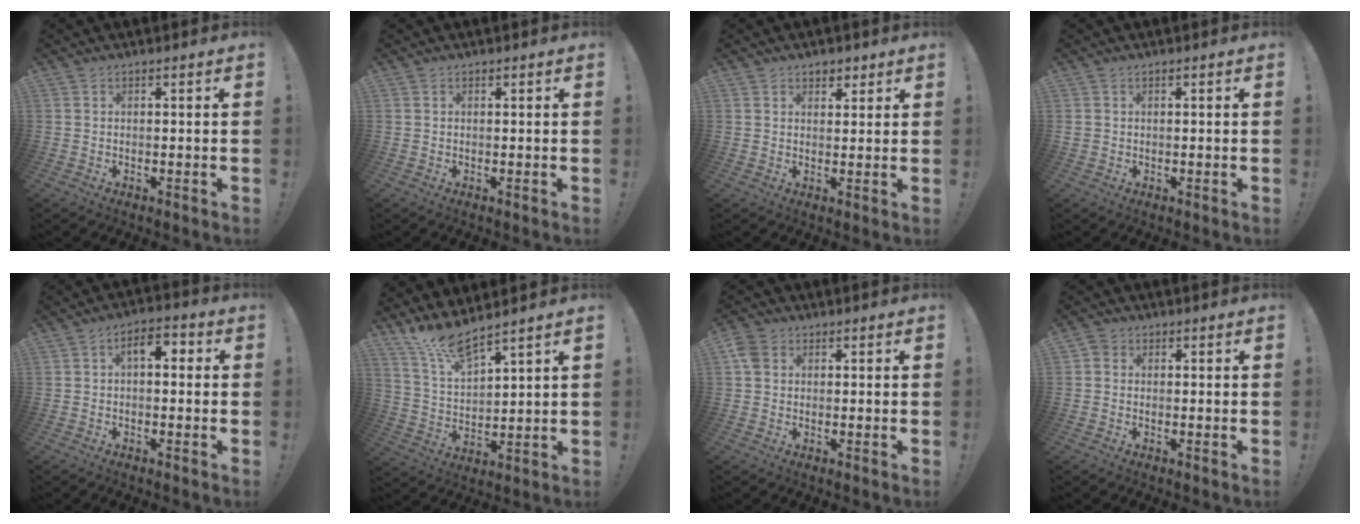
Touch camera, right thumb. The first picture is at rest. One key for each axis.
{"total": 0.0}
{"total": 3.0, "fx": 2.0, "fy": 2.2, "fz": 0.7, "tx": -0.004, "ty": -0.007, "tz": 0.035}
{"total": 0.8, "fx": 0.2, "fy": 0.8, "fz": 0.1, "tx": -0.005, "ty": 0.004, "tz": 0.004}
{"total": 6.3, "fx": 0.5, "fy": 3.5, "fz": 5.1, "tx": -0.070, "ty": 0.009, "tz": 0.006}
{"total": 9.9, "fx": 8.9, "fy": 1.3, "fz": 4.1, "tx": -0.096, "ty": -0.056, "tz": 0.165}
{"total": 4.5, "fx": 1.4, "fy": 3.5, "fz": 2.5, "tx": -0.050, "ty": 0.007, "tz": 0.028}
{"total": 1.7, "fx": 0.2, "fy": 1.5, "fz": 0.7, "tx": -0.013, "ty": 0.005, "tz": 0.004}